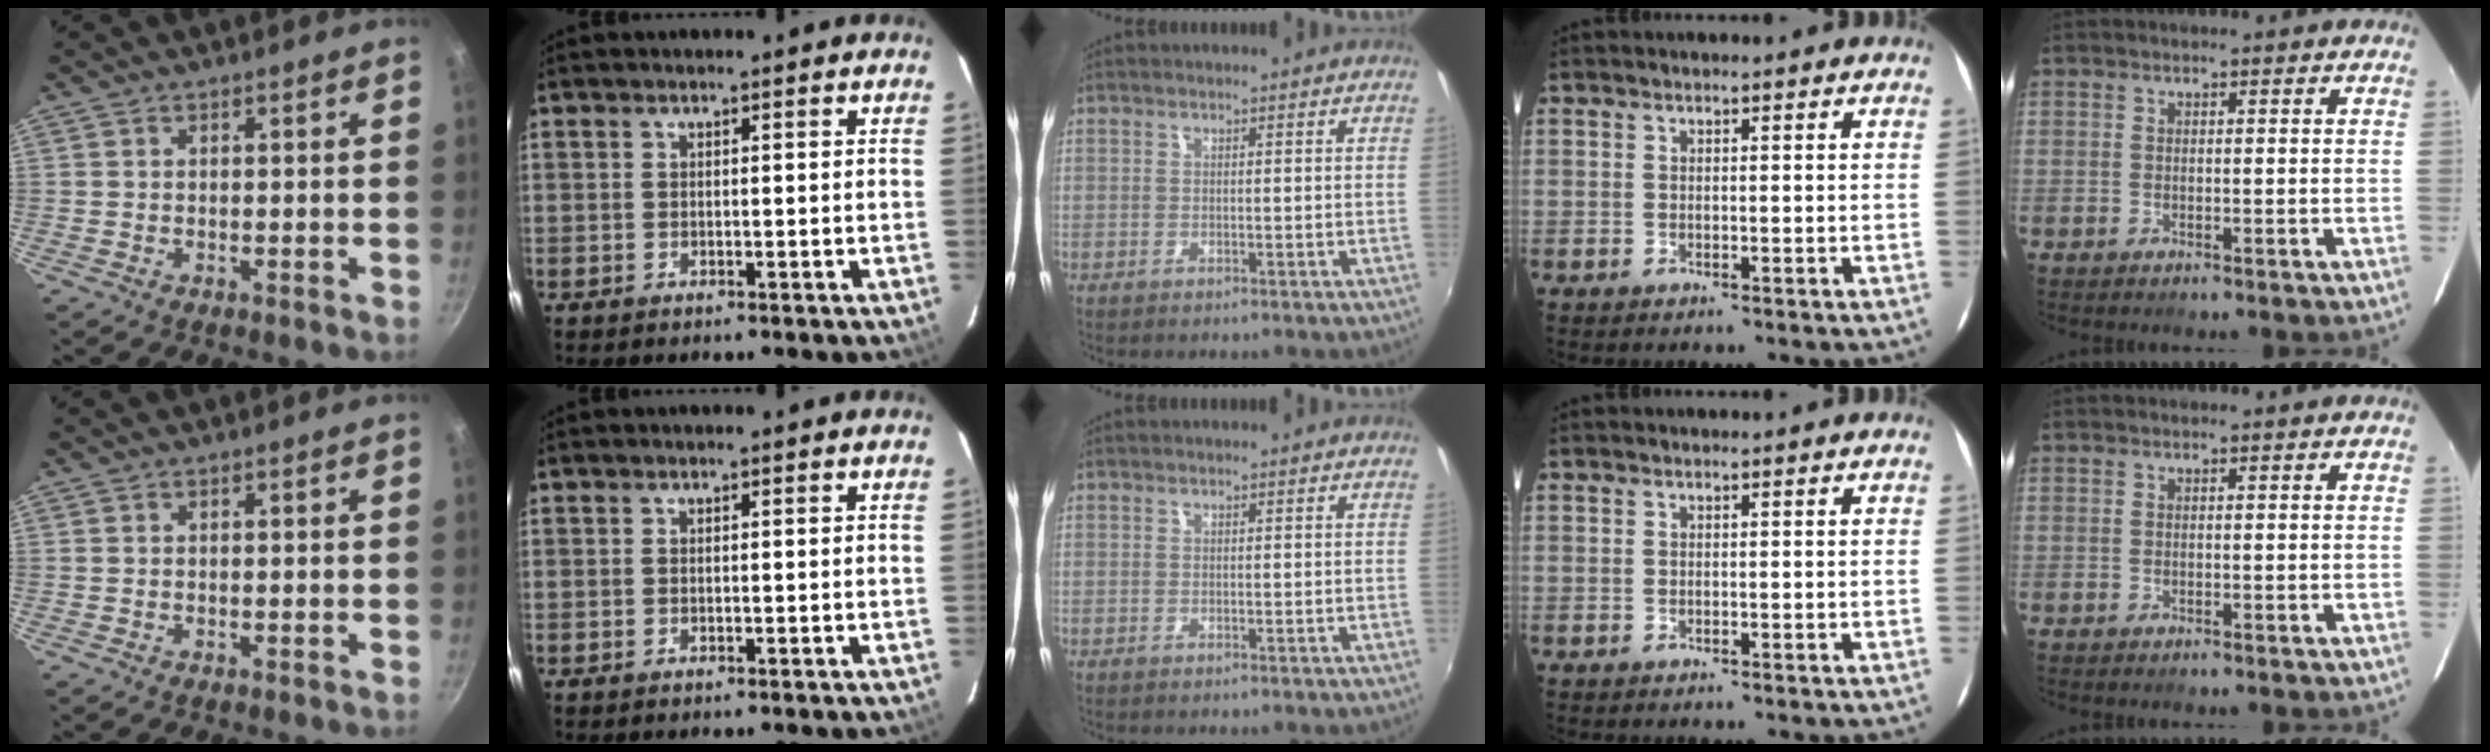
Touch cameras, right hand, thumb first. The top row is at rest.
{}